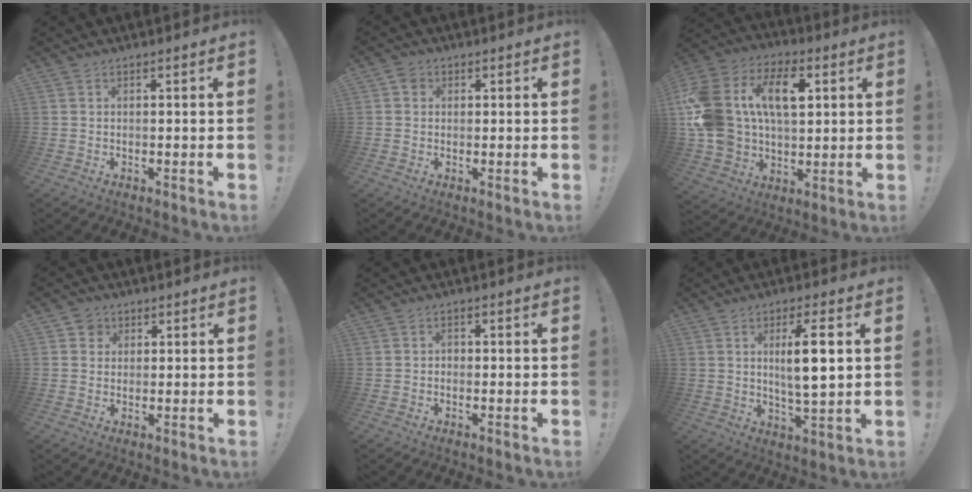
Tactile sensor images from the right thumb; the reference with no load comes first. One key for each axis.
{"total": 2.7, "fx": 0.6, "fy": 2.4, "fz": 1.0, "tx": -0.011, "ty": 0.004, "tz": 0.011}
{"total": 22.9, "fx": 5.8, "fy": 15.9, "fz": 15.4, "tx": -0.288, "ty": -0.008, "tz": 0.106}
{"total": 3.9, "fx": 1.6, "fy": 3.5, "fz": 0.9, "tx": -0.019, "ty": 0.003, "tz": 0.030}
{"total": 1.2, "fx": -0.7, "fy": 0.9, "fz": 0.4, "tx": -0.014, "ty": 0.007, "tz": -0.012}
{"total": 9.5, "fx": 2.1, "fy": 1.6, "fz": 9.1, "tx": -0.152, "ty": -0.008, "tz": 0.027}